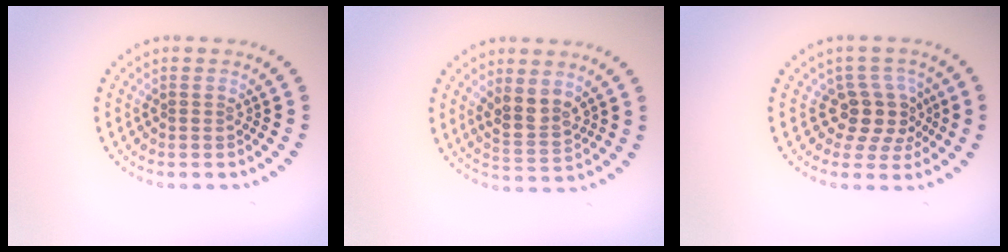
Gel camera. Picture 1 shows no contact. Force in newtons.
{"total": 3.1, "press": 2.9, "slide": 1.1}
{"total": 3.5, "press": 2.7, "slide": 2.2}